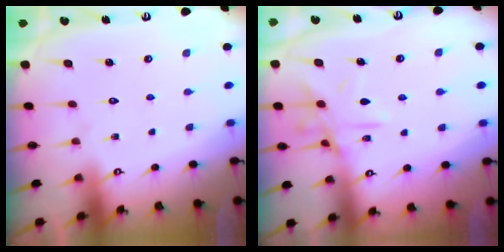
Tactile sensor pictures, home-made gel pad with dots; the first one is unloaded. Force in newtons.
{"total": 11.0, "press": 10.9, "slide": 0.9}